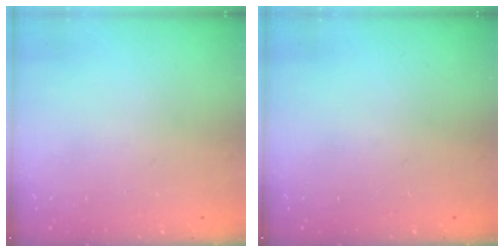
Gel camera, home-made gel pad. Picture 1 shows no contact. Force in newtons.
{"total": 0.0}